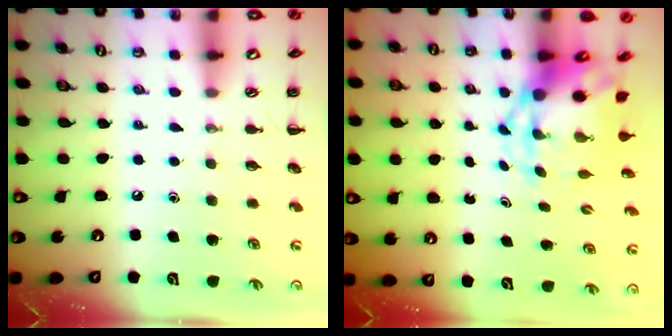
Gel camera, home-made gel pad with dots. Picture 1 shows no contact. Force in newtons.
{"total": 5.7, "press": 5.6, "slide": 1.0}